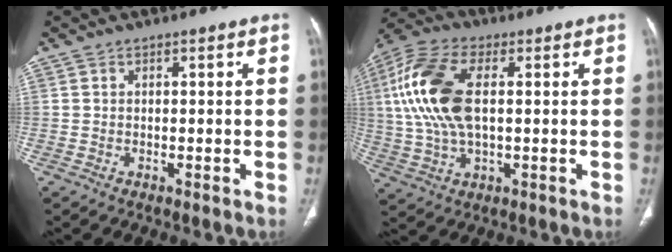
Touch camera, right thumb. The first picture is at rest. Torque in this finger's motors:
{"motor_torque": [-0.76, 1.67, 1.14, 0.25, 0.23]}